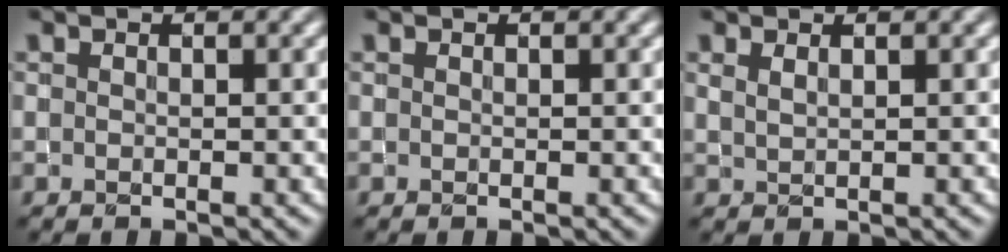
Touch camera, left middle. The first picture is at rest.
{"total": 0.0}
{"total": 1.0, "force": [0.7, 0.3, 0.6], "torque": [-0.016, 0.000, 0.016]}